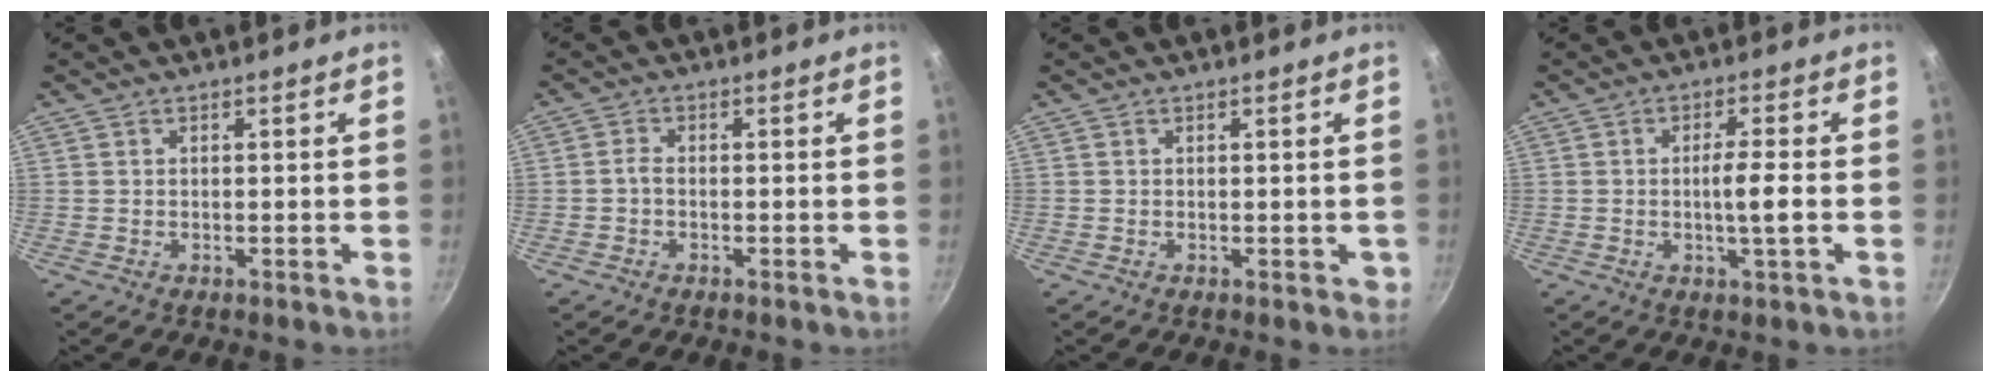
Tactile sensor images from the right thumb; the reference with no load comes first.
{"total": 1.6, "force": [-0.6, 1.0, 1.1], "torque": [-0.022, 0.012, -0.015]}
{"total": 1.3, "force": [-0.2, 0.8, 1.1], "torque": [-0.001, 0.001, -0.003]}
{"total": 5.1, "force": [-0.8, 0.2, 5.0], "torque": [-0.093, 0.005, -0.014]}